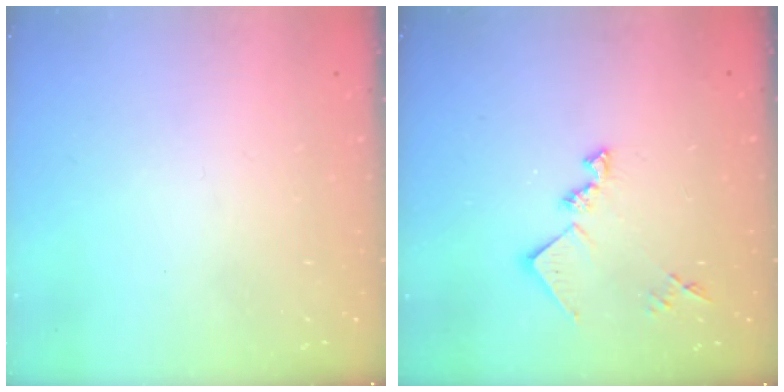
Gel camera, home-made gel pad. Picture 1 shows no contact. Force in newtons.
{"total": 12.3, "press": 12.3, "slide": 0.6}